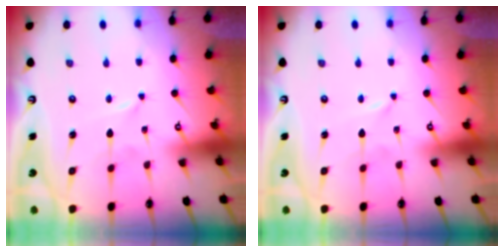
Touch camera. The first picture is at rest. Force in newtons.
{"total": 0.0}